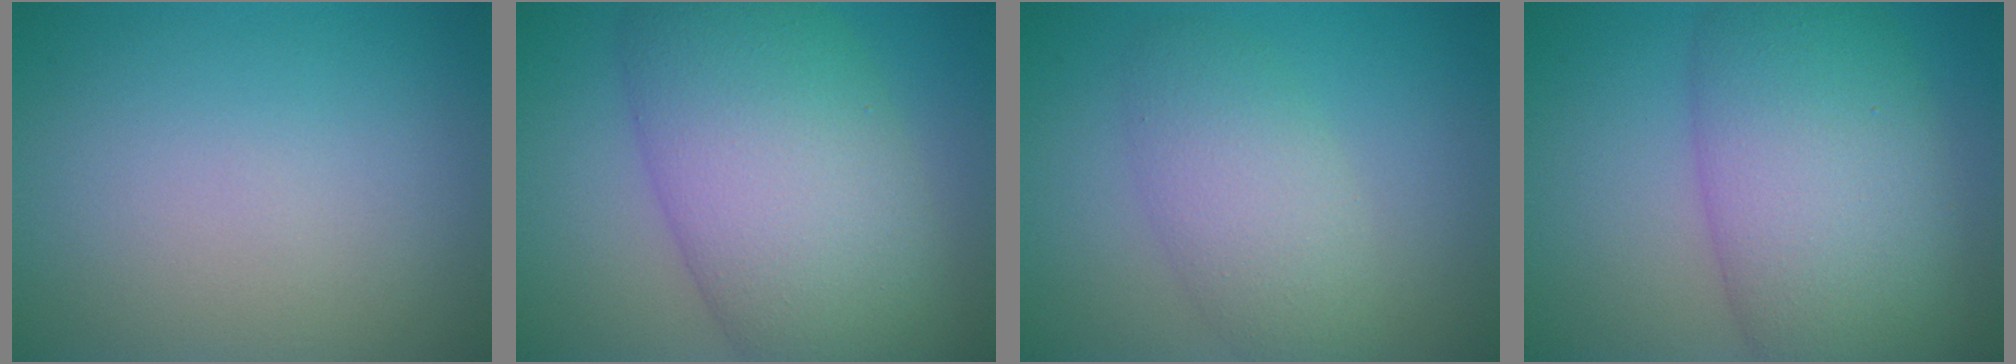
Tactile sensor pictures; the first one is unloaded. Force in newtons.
{"total": 11.9, "press": 11.9, "slide": 0.3}
{"total": 4.3, "press": 4.3, "slide": 0.1}
{"total": 10.3, "press": 10.3, "slide": 0.3}